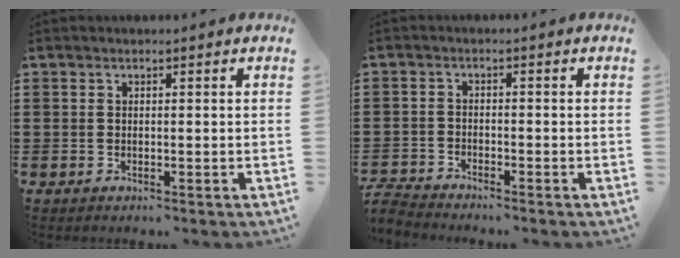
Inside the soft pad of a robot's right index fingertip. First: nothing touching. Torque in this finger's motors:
{"motor_torque": [-1.49, 0.65, -1.05, -0.21]}